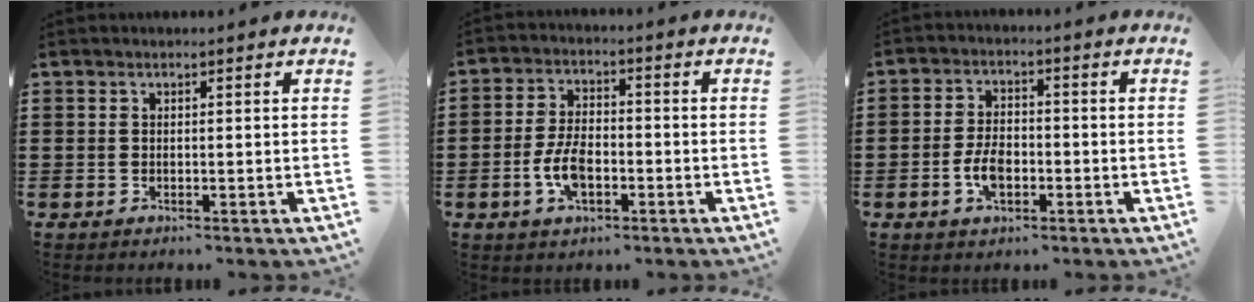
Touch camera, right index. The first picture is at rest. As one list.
[{"total": 6.5, "force": [-2.0, 3.4, 5.2], "torque": [-0.123, 0.000, -0.043]}, {"total": 5.1, "force": [-1.6, 2.9, 3.9], "torque": [-0.091, 0.001, -0.034]}]